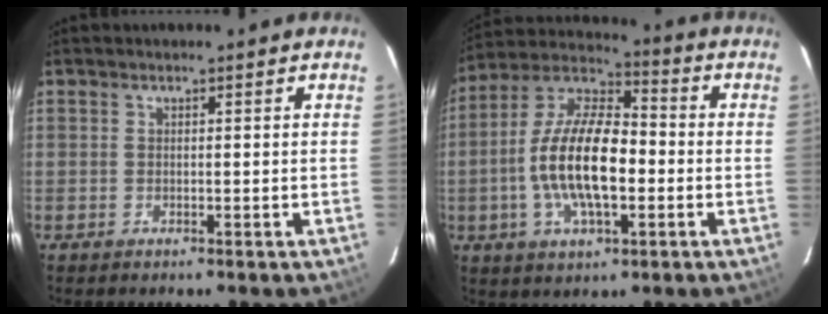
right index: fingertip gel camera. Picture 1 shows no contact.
{"total": 16.3, "force": [-2.7, 6.8, 14.5], "torque": [-0.285, 0.004, -0.056]}